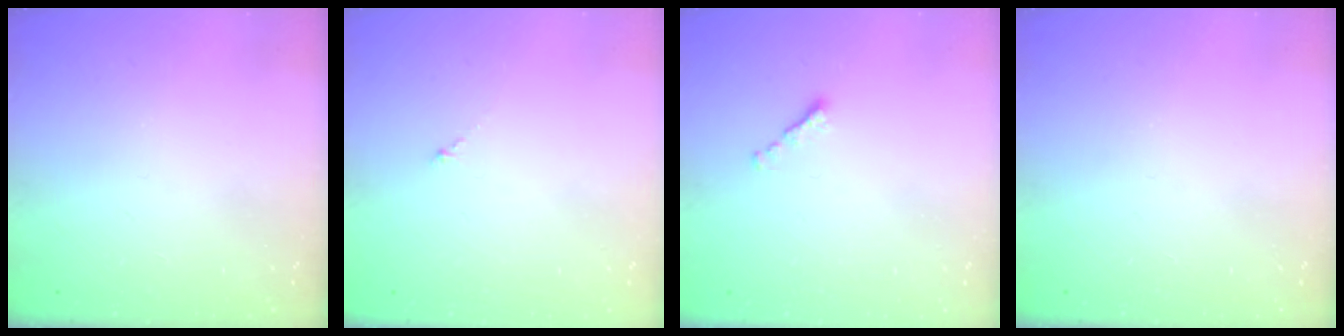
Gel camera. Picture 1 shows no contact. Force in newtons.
{"total": 0.0}
{"total": 1.5, "press": 1.4, "slide": 0.5}
{"total": 0.0}